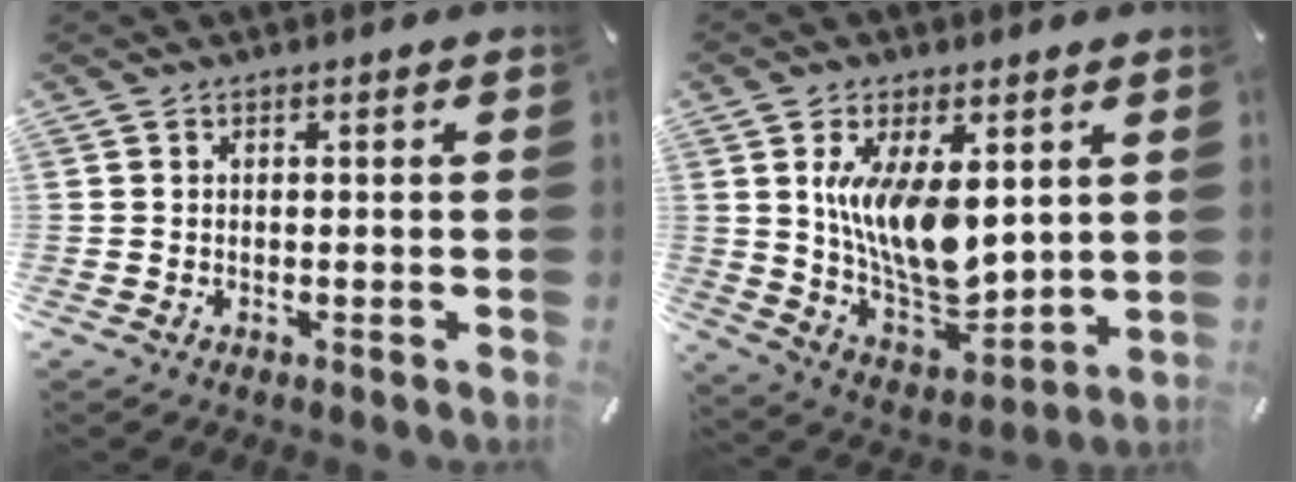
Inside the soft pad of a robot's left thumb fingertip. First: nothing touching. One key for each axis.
{"total": 13.6, "fx": 4.1, "fy": 7.2, "fz": 10.8, "tx": -0.206, "ty": -0.032, "tz": 0.076}